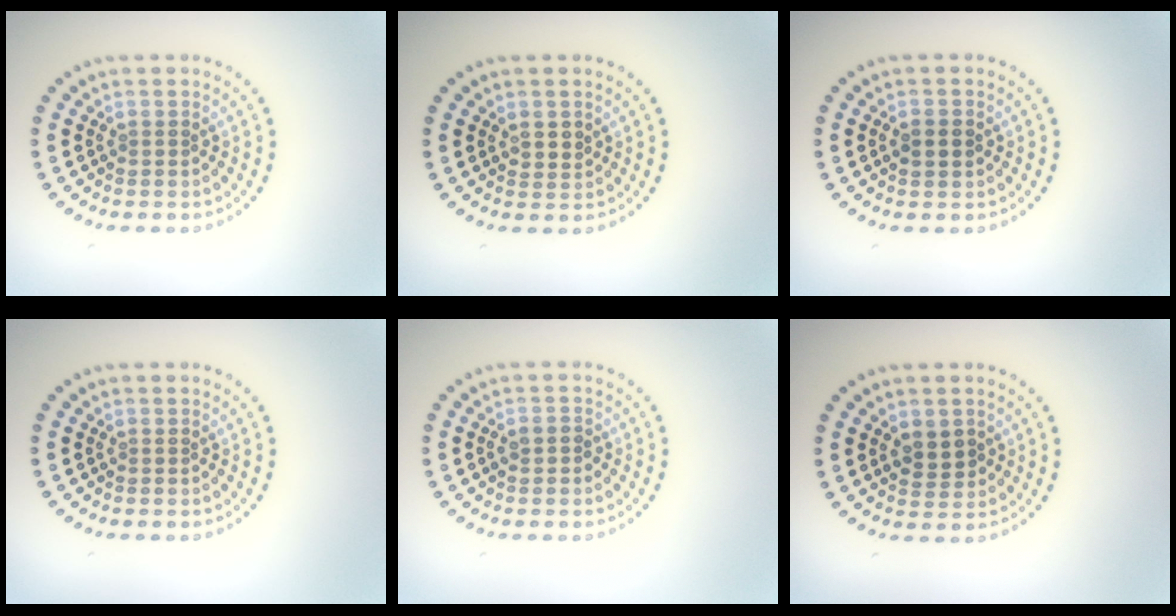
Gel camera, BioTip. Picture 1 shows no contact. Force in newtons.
{"total": 1.3, "press": 1.2, "slide": 0.5}
{"total": 1.9, "press": 1.9, "slide": 0.1}
{"total": 0.0}
{"total": 1.4, "press": 1.3, "slide": 0.5}
{"total": 1.8, "press": 1.7, "slide": 0.5}